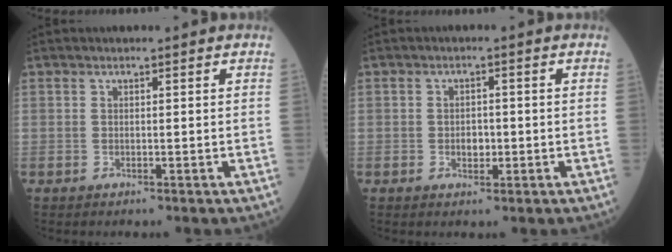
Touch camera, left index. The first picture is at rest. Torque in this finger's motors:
{"motor_torque": [0.13, 0.03, 0.01, 0.01]}